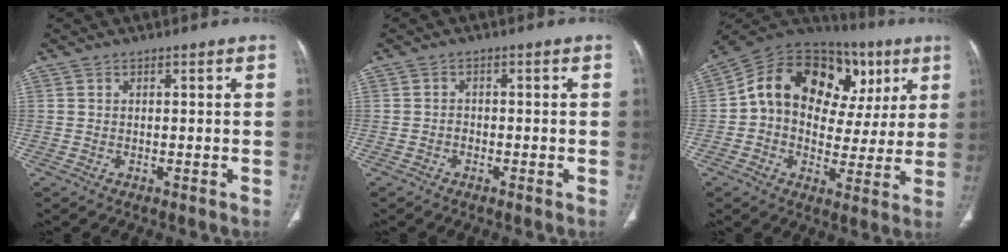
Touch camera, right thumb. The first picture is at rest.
{"total": 1.1, "force": [-0.6, 0.9, 0.3], "torque": [-0.001, 0.005, -0.014]}
{"total": 23.0, "force": [6.7, 15.3, 15.9], "torque": [-0.208, 0.041, 0.101]}